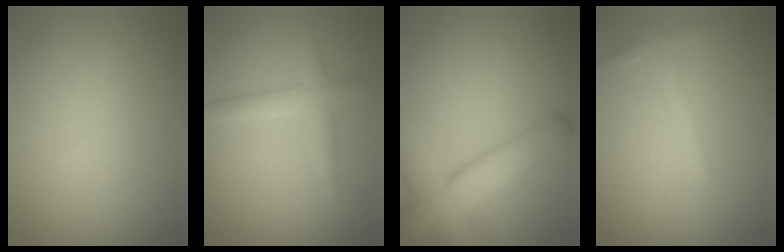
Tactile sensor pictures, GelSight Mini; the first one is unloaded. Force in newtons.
{"total": 2.3, "press": 2.3, "slide": 0.1}
{"total": 6.8, "press": 6.8, "slide": 0.5}
{"total": 1.5, "press": 1.5, "slide": 0.1}